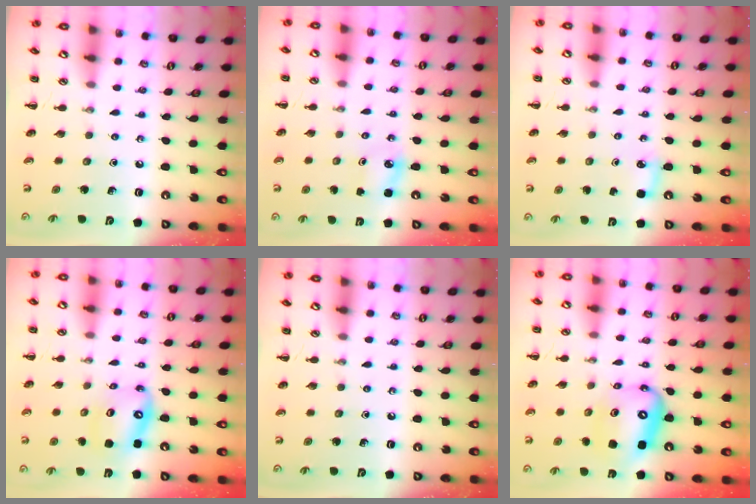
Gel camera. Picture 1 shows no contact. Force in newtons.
{"total": 2.9, "press": 2.8, "slide": 0.5}
{"total": 4.9, "press": 4.5, "slide": 1.7}
{"total": 10.1, "press": 9.8, "slide": 2.6}
{"total": 0.0}
{"total": 12.5, "press": 12.1, "slide": 3.1}